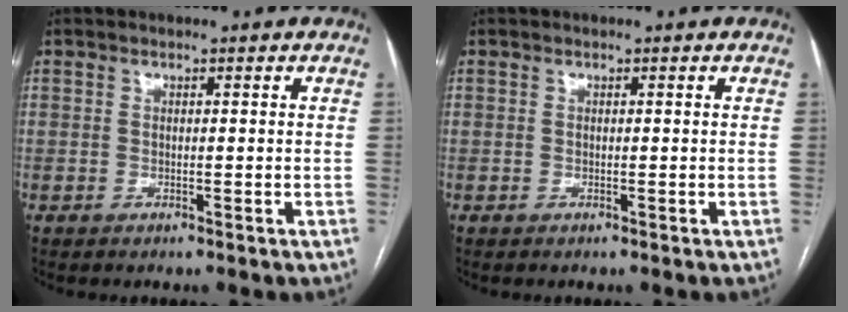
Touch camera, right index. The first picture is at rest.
{"total": 0.0}